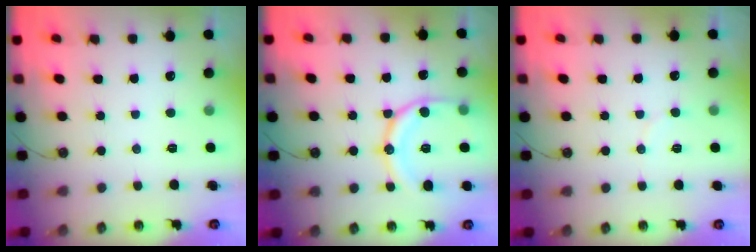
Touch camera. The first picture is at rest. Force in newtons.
{"total": 14.9, "press": 14.8, "slide": 1.5}
{"total": 3.0, "press": 3.0, "slide": 0.3}